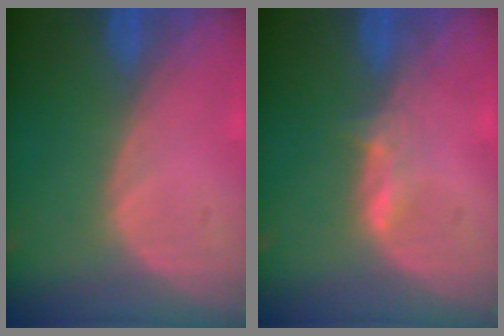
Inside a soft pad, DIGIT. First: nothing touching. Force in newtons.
{"total": 2.1, "press": 2.0, "slide": 0.4}